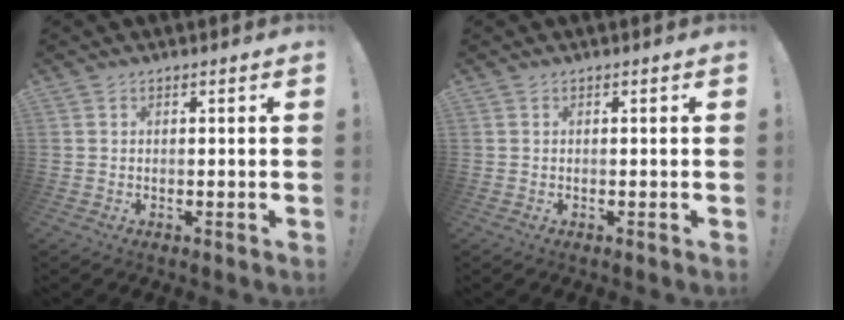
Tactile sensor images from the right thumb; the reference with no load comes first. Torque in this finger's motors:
{"motor_torque": [-0.05, -0.05, 0.06, -0.03, 0.03]}